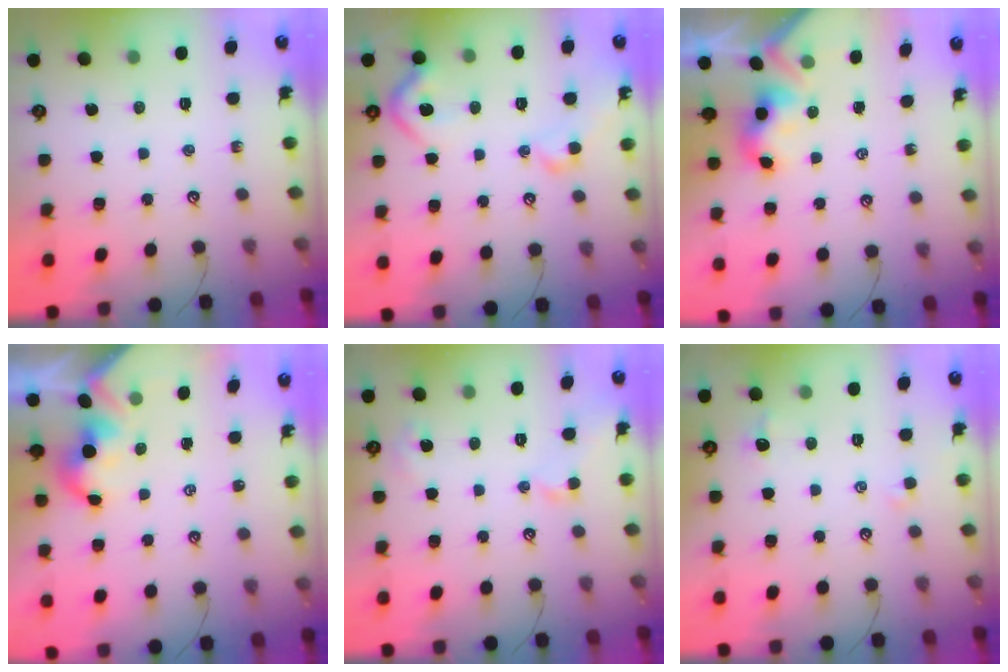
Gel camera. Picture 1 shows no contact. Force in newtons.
{"total": 8.2, "press": 8.1, "slide": 1.3}
{"total": 3.6, "press": 3.6, "slide": 0.4}
{"total": 2.5, "press": 2.5, "slide": 0.2}
{"total": 2.8, "press": 2.7, "slide": 0.6}
{"total": 1.1, "press": 0.9, "slide": 0.6}